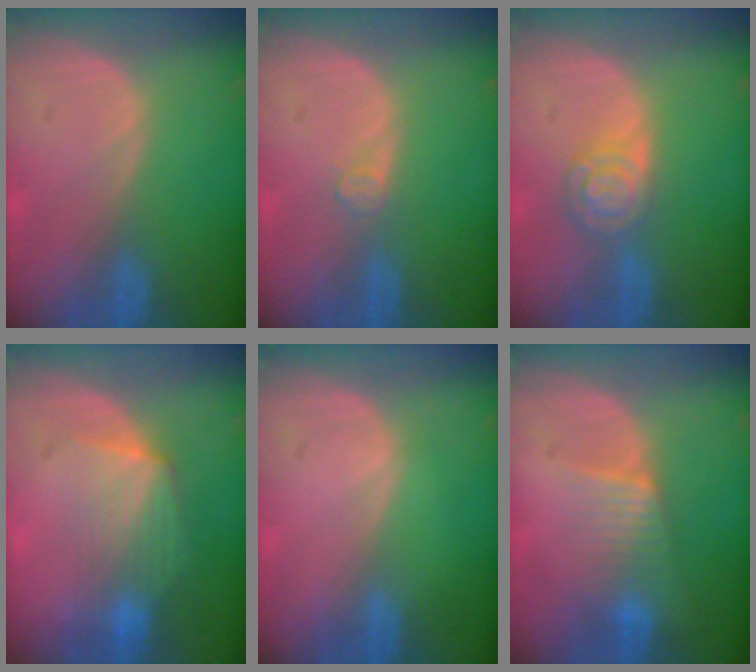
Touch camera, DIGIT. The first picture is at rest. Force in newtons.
{"total": 1.5, "press": 1.5, "slide": 0.2}
{"total": 5.4, "press": 4.7, "slide": 2.5}
{"total": 7.1, "press": 6.8, "slide": 2.3}
{"total": 0.0}
{"total": 4.7, "press": 4.6, "slide": 0.7}